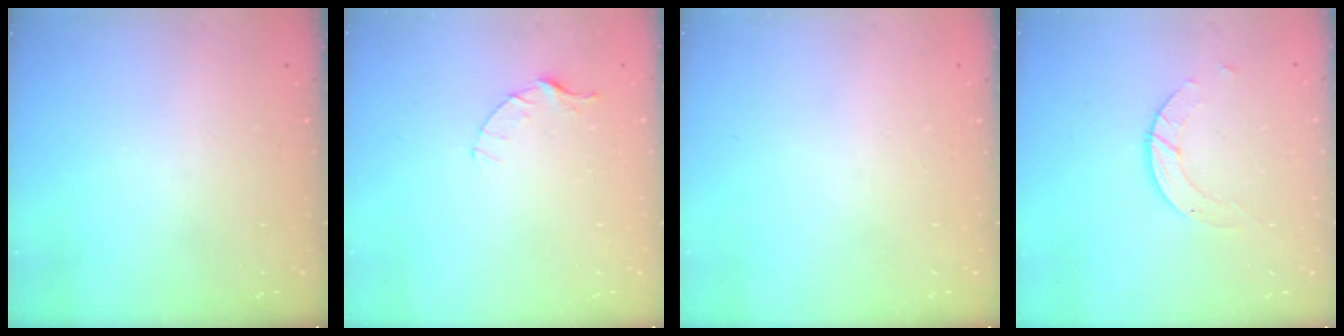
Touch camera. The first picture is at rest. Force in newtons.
{"total": 3.6, "press": 3.6, "slide": 0.4}
{"total": 0.0}
{"total": 3.0, "press": 3.0, "slide": 0.3}